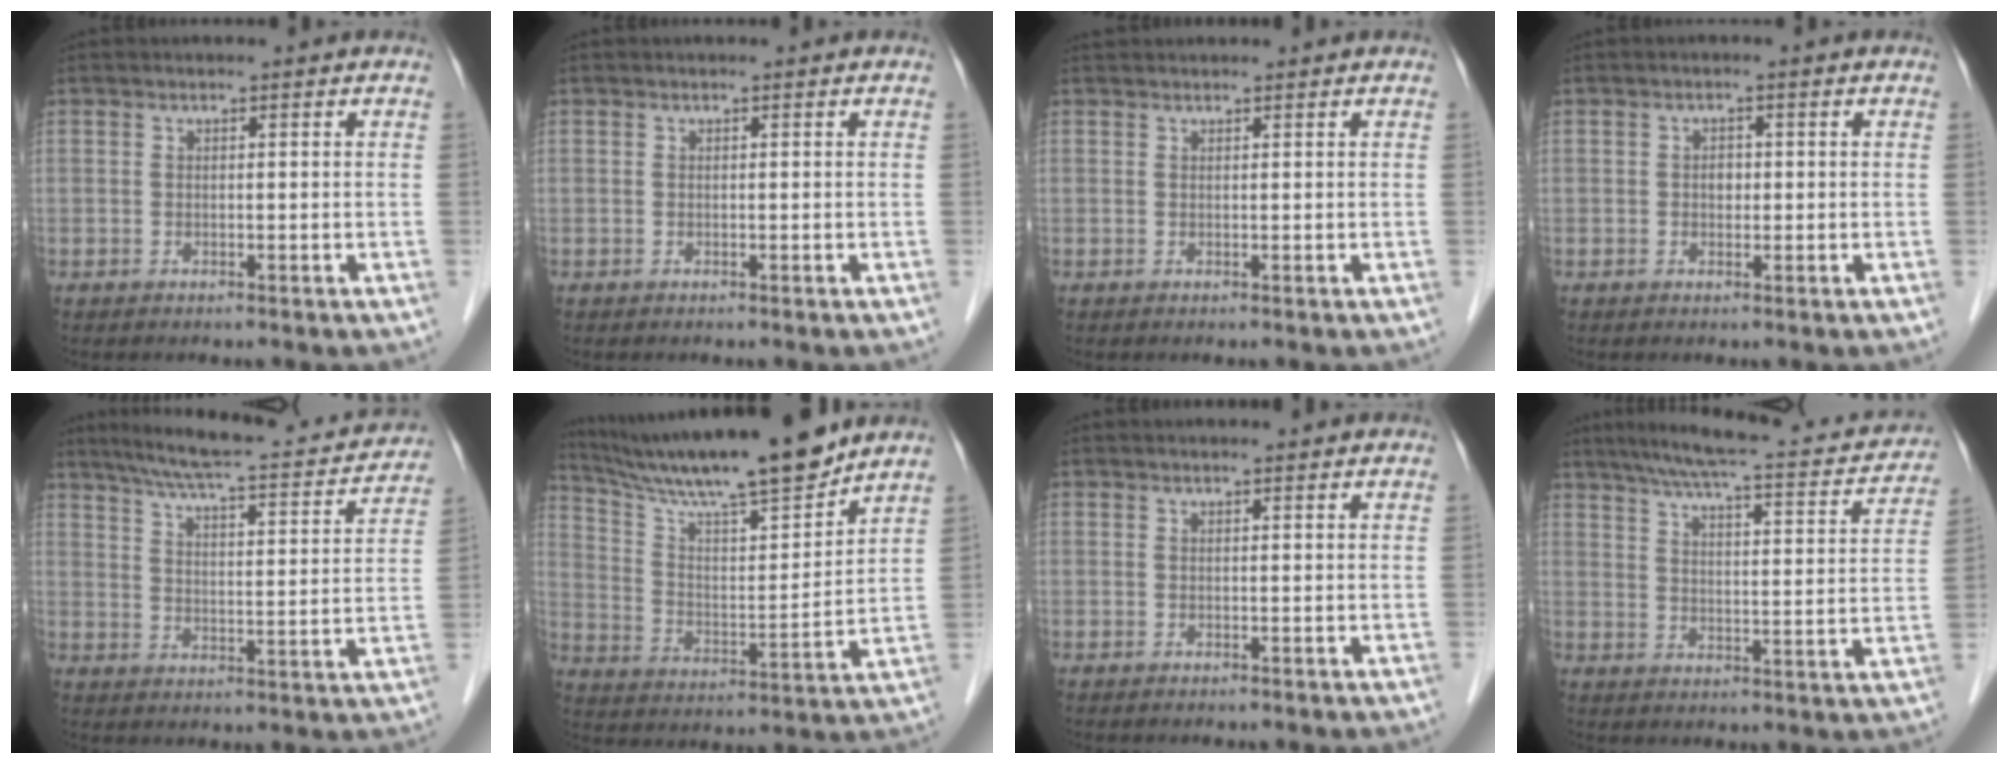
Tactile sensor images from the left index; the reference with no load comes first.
{"total": 0.0}
{"total": 1.5, "force": [1.4, 0.2, 0.4], "torque": [-0.007, 0.025, 0.026]}
{"total": 1.4, "force": [-0.6, 0.9, 0.9], "torque": [-0.013, -0.002, -0.010]}
{"total": 19.7, "force": [17.5, 2.8, 8.7], "torque": [-0.133, -0.003, 0.228]}
{"total": 17.7, "force": [15.4, 0.4, 8.9], "torque": [-0.157, -0.004, 0.260]}
{"total": 1.6, "force": [1.5, 0.0, 0.6], "torque": [-0.008, 0.008, 0.017]}
{"total": 19.8, "force": [16.6, 3.7, 10.1], "torque": [-0.148, 0.012, 0.208]}